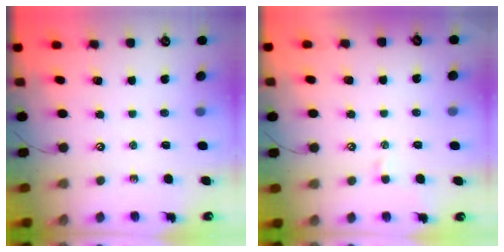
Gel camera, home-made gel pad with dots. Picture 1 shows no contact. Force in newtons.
{"total": 0.7, "press": 0.6, "slide": 0.5}